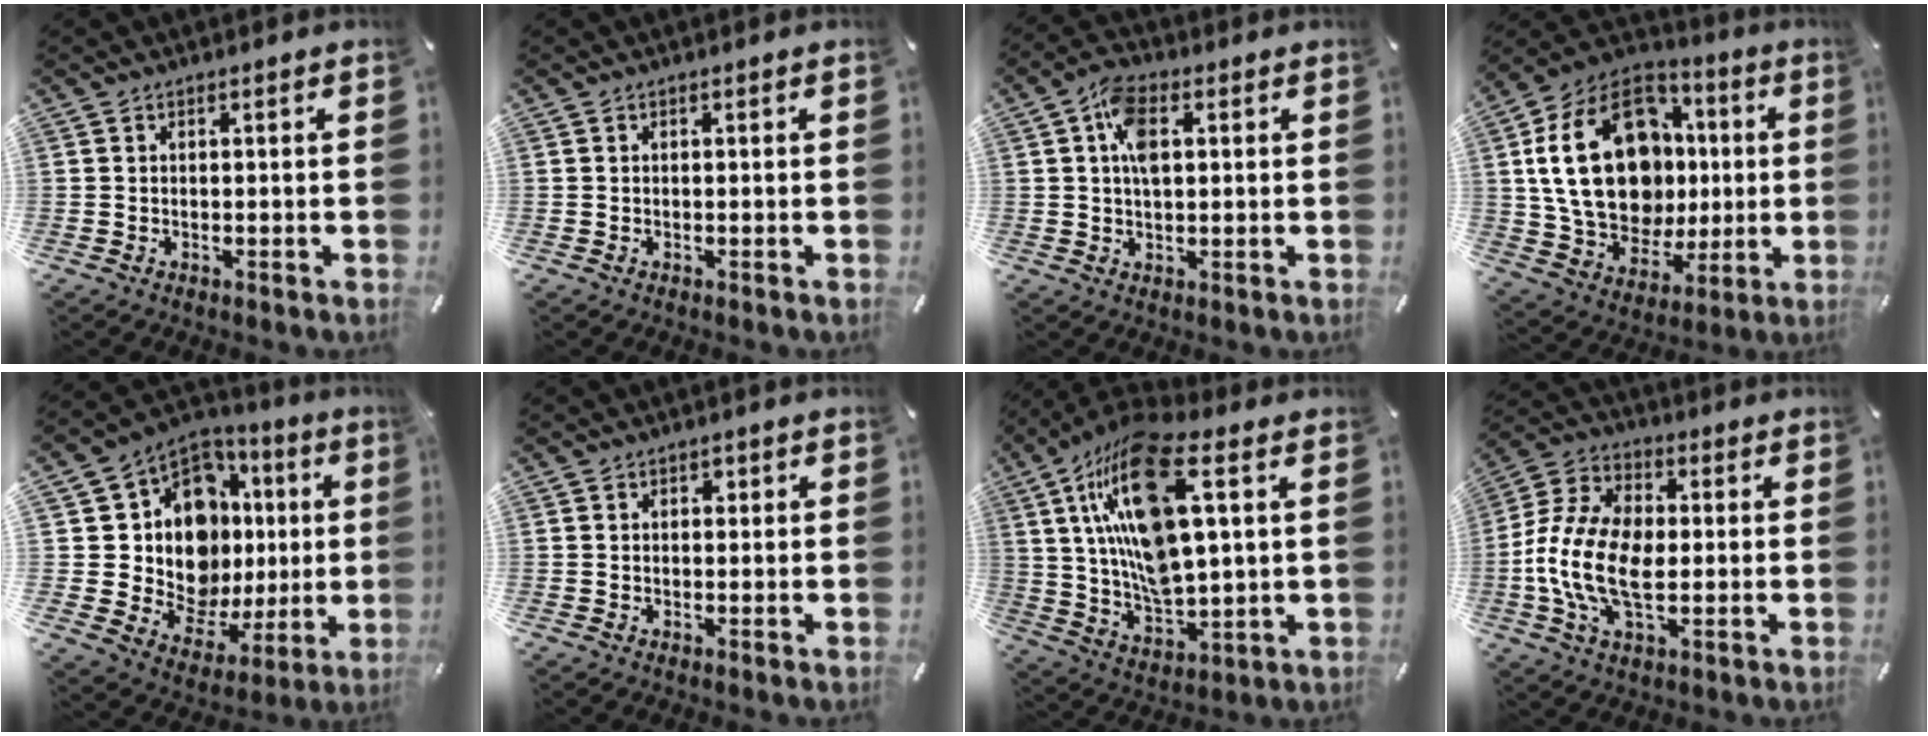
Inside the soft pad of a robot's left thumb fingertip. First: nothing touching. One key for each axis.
{"total": 0.0}
{"total": 7.5, "fx": 1.7, "fy": 4.4, "fz": 5.9, "tx": -0.111, "ty": 0.005, "tz": 0.026}
{"total": 27.0, "fx": 3.1, "fy": 20.0, "fz": 17.9, "tx": -0.342, "ty": 0.007, "tz": 0.063}
{"total": 15.4, "fx": 2.8, "fy": 12.8, "fz": 8.1, "tx": -0.170, "ty": -0.051, "tz": 0.065}
{"total": 1.1, "fx": 0.3, "fy": 1.0, "fz": 0.4, "tx": -0.002, "ty": 0.002, "tz": 0.001}
{"total": 20.1, "fx": 7.2, "fy": 8.2, "fz": 16.9, "tx": -0.351, "ty": -0.022, "tz": 0.115}
{"total": 14.8, "fx": -2.3, "fy": 8.9, "fz": 11.7, "tx": -0.260, "ty": 0.001, "tz": -0.042}